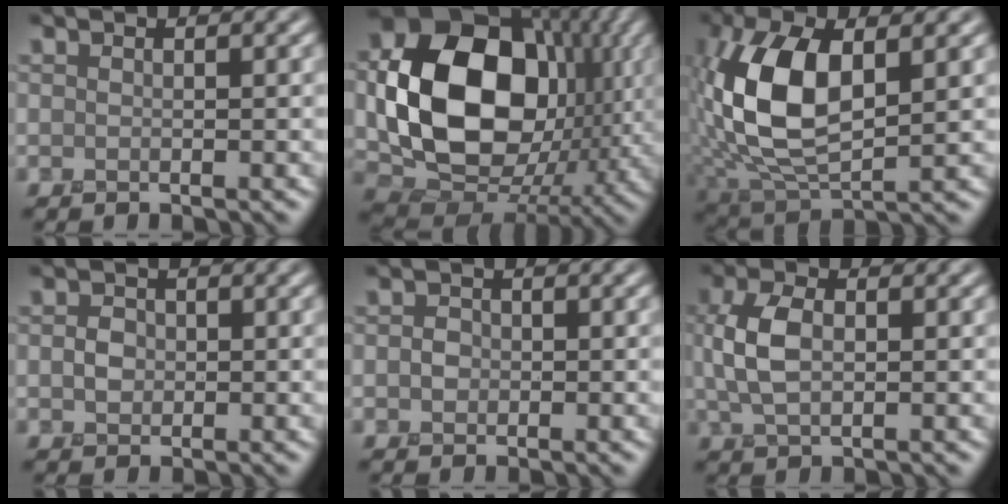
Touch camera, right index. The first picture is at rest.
{"total": 15.7, "force": [1.0, 11.9, 10.2], "torque": [-0.186, -0.016, 0.018]}
{"total": 9.7, "force": [0.9, 4.8, 8.4], "torque": [-0.188, 0.005, 0.013]}
{"total": 1.5, "force": [-0.3, 1.4, 0.7], "torque": [-0.013, -0.002, -0.009]}
{"total": 1.2, "force": [-0.3, 1.1, 0.5], "torque": [-0.008, -0.002, -0.011]}
{"total": 4.0, "force": [0.4, 2.3, 3.3], "torque": [-0.081, 0.003, 0.006]}